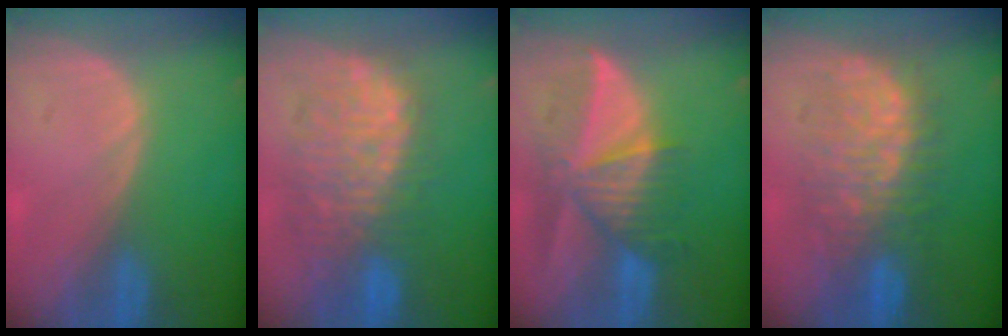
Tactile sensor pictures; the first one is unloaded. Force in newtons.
{"total": 11.0, "press": 10.2, "slide": 4.1}
{"total": 9.2, "press": 8.3, "slide": 4.0}
{"total": 9.5, "press": 9.5, "slide": 0.7}